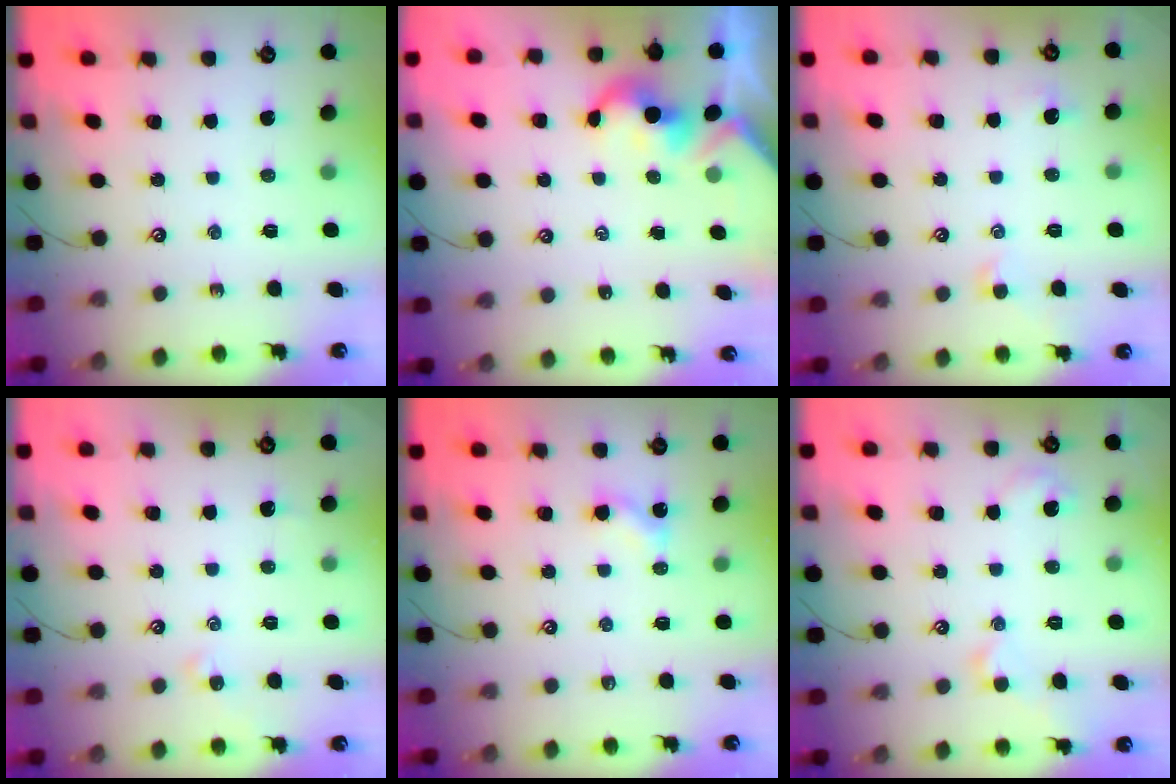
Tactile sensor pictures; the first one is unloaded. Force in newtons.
{"total": 2.0, "press": 2.0, "slide": 0.3}
{"total": 1.4, "press": 1.3, "slide": 0.6}
{"total": 0.0}
{"total": 3.7, "press": 3.7, "slide": 0.5}
{"total": 1.6, "press": 1.5, "slide": 0.3}